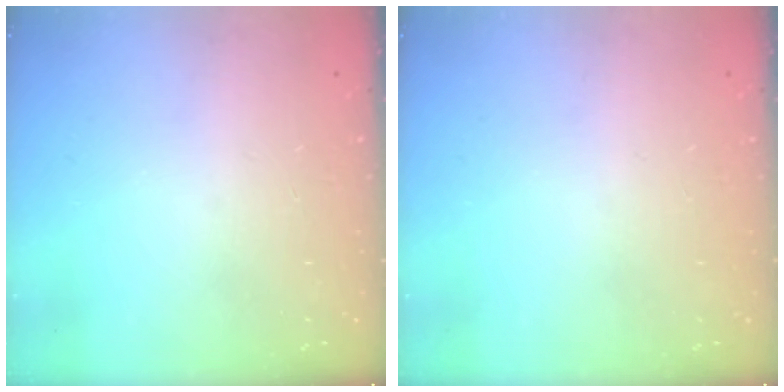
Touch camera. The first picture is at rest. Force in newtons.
{"total": 0.0}